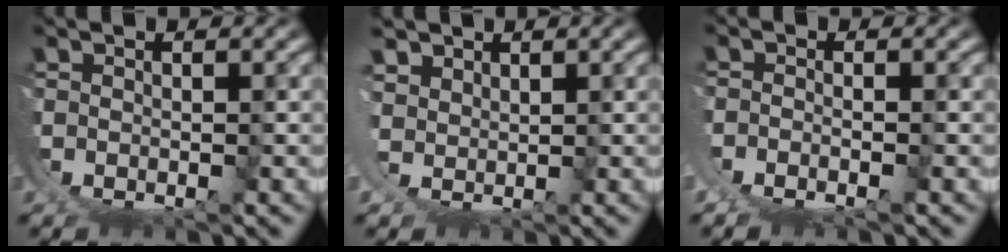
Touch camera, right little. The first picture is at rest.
{"total": 3.7, "force": [2.3, 2.8, 0.6], "torque": [-0.043, -0.002, 0.035]}
{"total": 2.1, "force": [-1.0, 1.0, 1.5], "torque": [-0.034, -0.007, -0.012]}